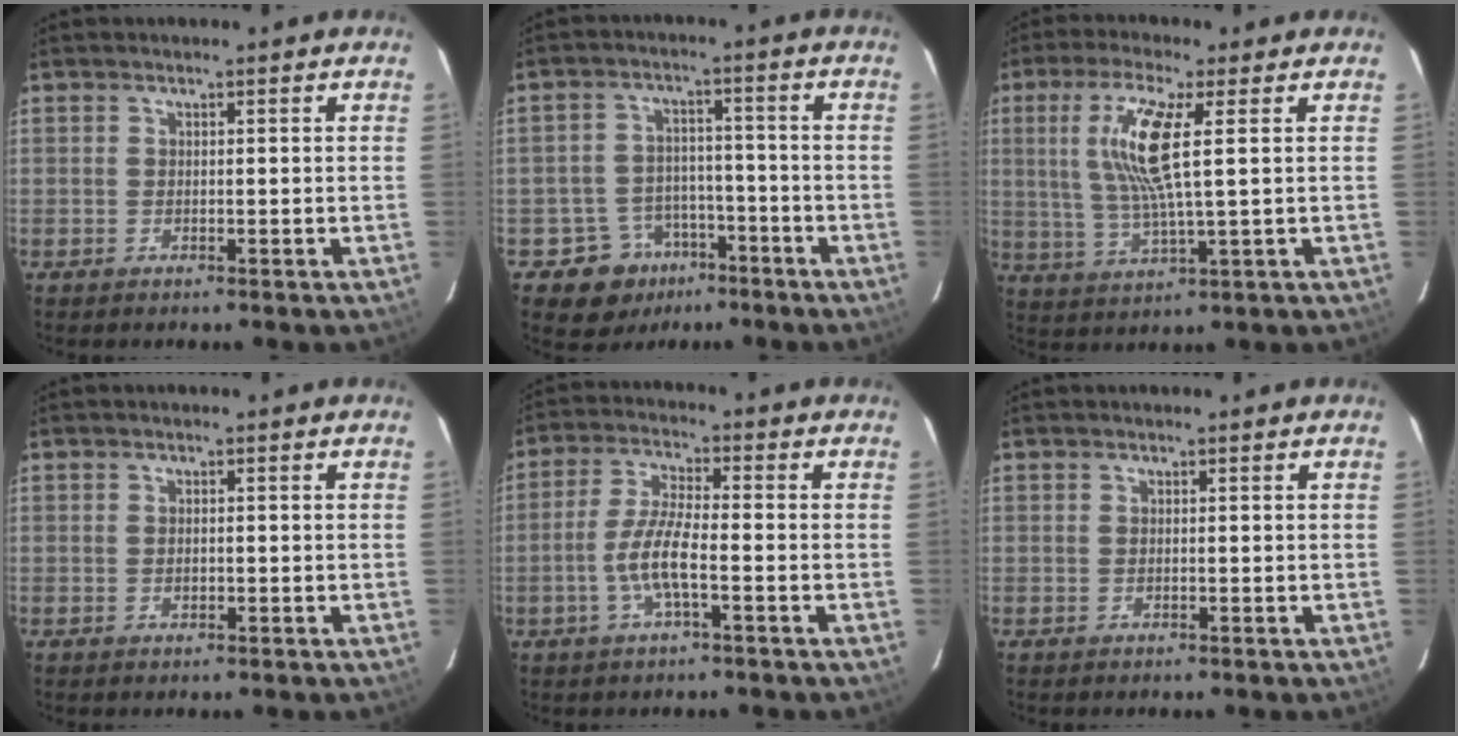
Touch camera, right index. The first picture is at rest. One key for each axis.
{"total": 8.5, "fx": -5.4, "fy": 6.6, "fz": 1.1, "tx": -0.034, "ty": 0.029, "tz": -0.073}
{"total": 11.2, "fx": 2.8, "fy": 1.1, "fz": 10.8, "tx": -0.216, "ty": 0.000, "tz": 0.059}
{"total": 1.1, "fx": -0.2, "fy": 0.8, "fz": 0.7, "tx": -0.012, "ty": 0.003, "tz": -0.004}
{"total": 7.3, "fx": -2.6, "fy": 1.3, "fz": 6.7, "tx": -0.141, "ty": 0.003, "tz": -0.051}
{"total": 0.0}